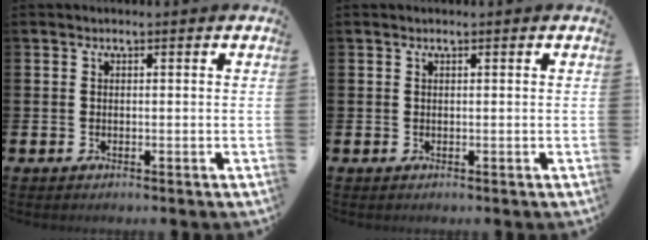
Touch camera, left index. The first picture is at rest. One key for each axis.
{"total": 0.0}